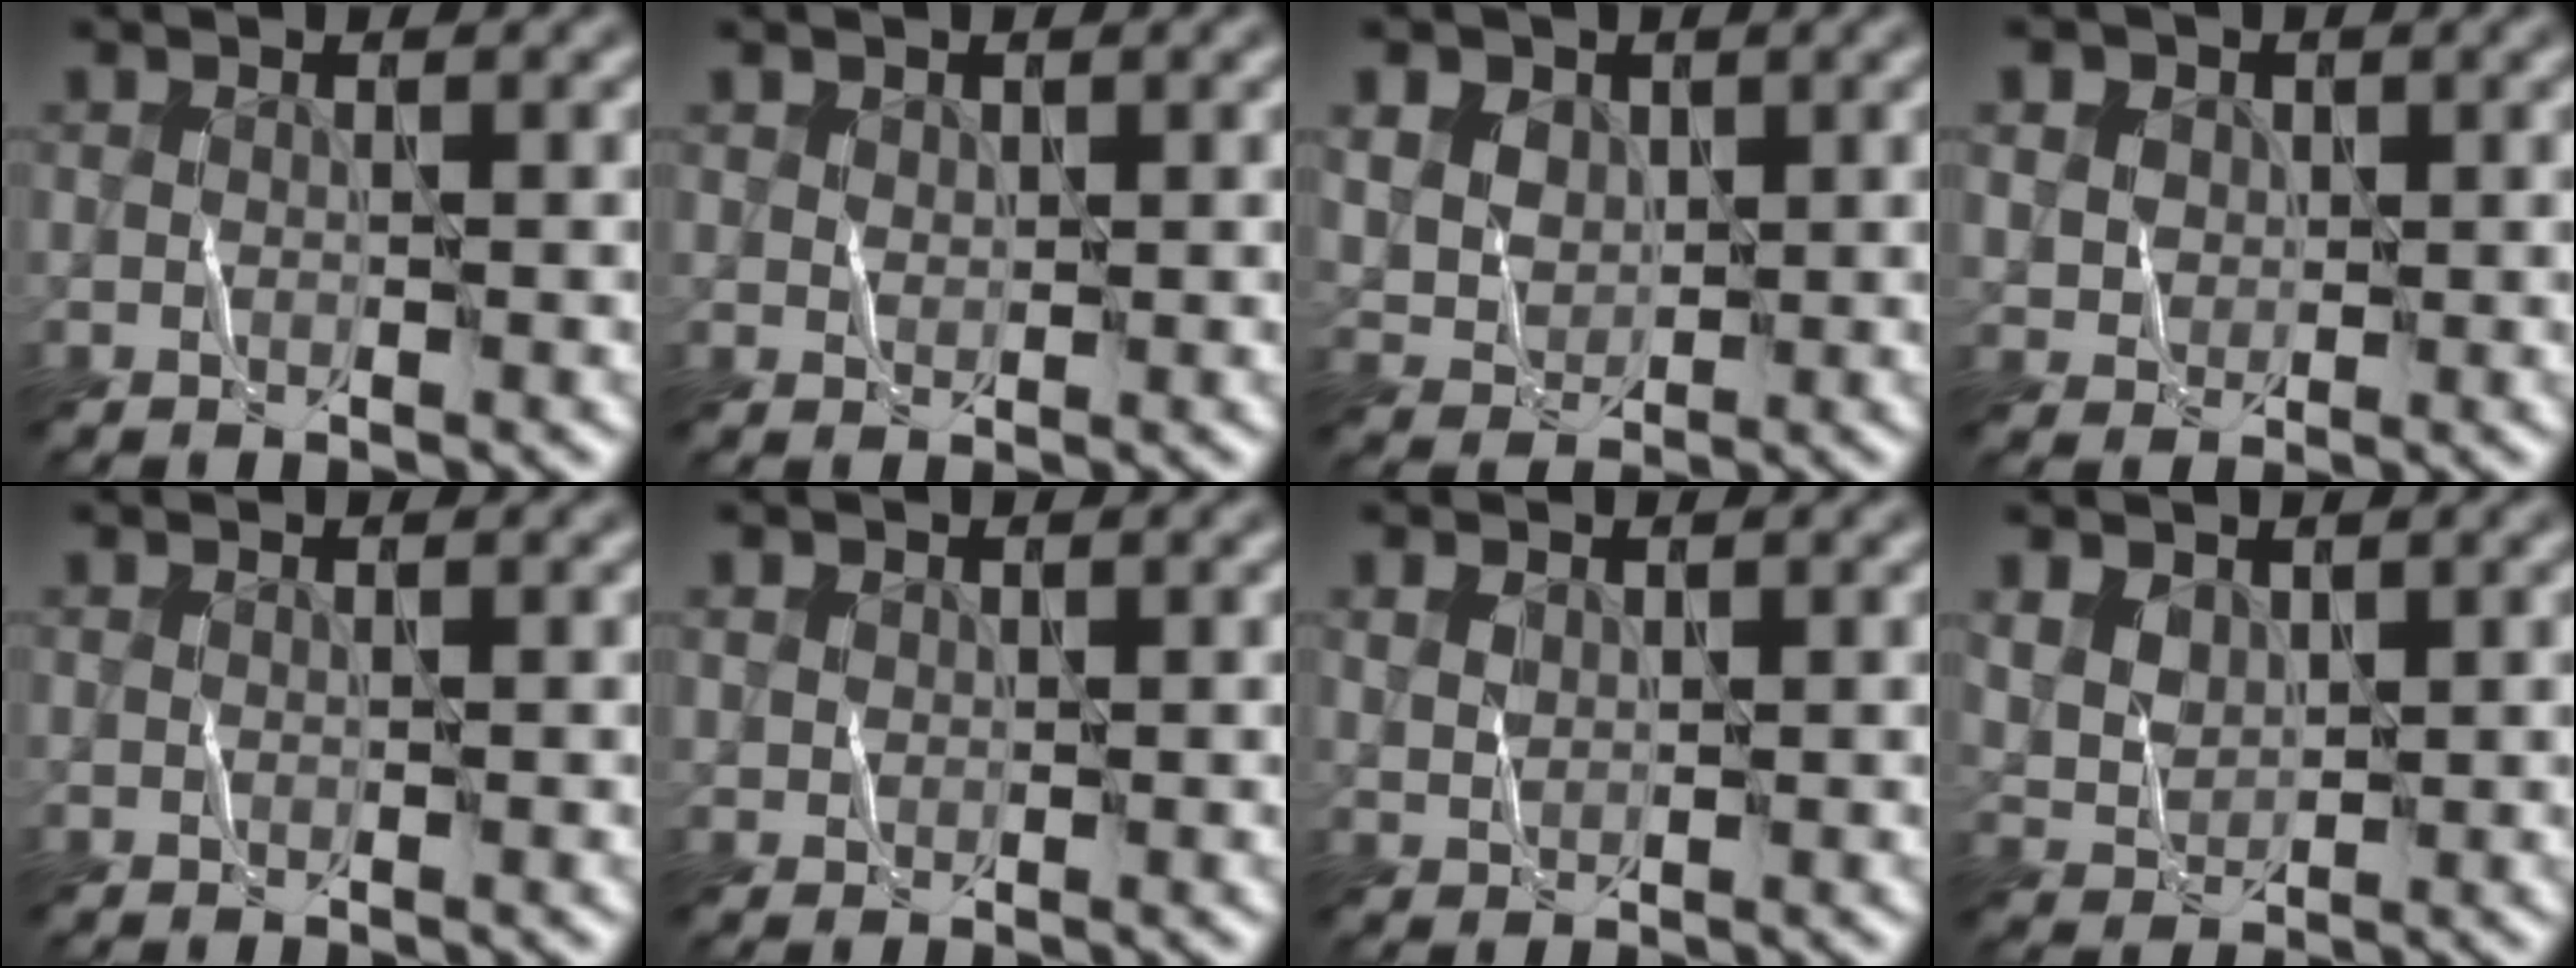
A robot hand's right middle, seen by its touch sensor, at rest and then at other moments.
{"total": 0.5, "force": [0.2, 0.0, -0.5], "torque": [-0.006, 0.001, 0.017]}
{"total": 3.5, "force": [2.1, 2.6, 1.0], "torque": [-0.057, 0.011, 0.045]}
{"total": 2.4, "force": [1.4, 1.9, 0.3], "torque": [-0.036, 0.006, 0.030]}
{"total": 0.0}
{"total": 0.5, "force": [0.3, 0.3, -0.3], "torque": [-0.005, -0.001, 0.012]}
{"total": 0.6, "force": [0.5, 0.3, -0.1], "torque": [-0.017, 0.000, 0.026]}
{"total": 1.4, "force": [1.1, 0.9, 0.0], "torque": [-0.026, 0.001, 0.040]}